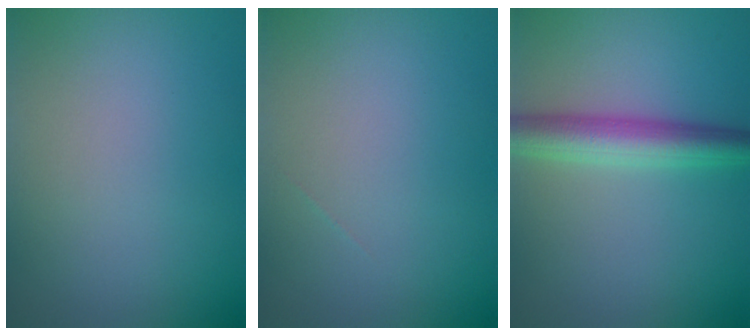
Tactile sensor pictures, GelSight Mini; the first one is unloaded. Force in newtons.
{"total": 0.0}
{"total": 4.5, "press": 4.5, "slide": 0.1}